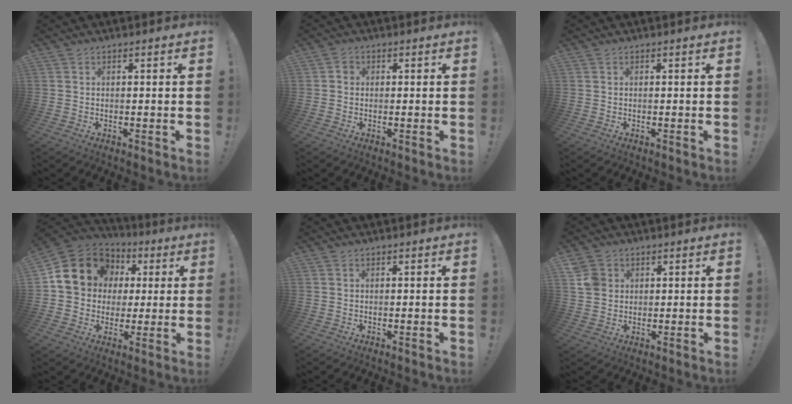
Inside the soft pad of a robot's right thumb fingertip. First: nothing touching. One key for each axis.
{"total": 1.4, "fx": -0.1, "fy": 1.2, "fz": 0.7, "tx": -0.014, "ty": 0.005, "tz": -0.003}
{"total": 0.0}
{"total": 16.7, "fx": 5.0, "fy": 14.0, "fz": 7.6, "tx": -0.111, "ty": -0.010, "tz": 0.116}
{"total": 0.0}
{"total": 5.4, "fx": 1.9, "fy": 4.8, "fz": 1.7, "tx": -0.022, "ty": 0.003, "tz": 0.038}